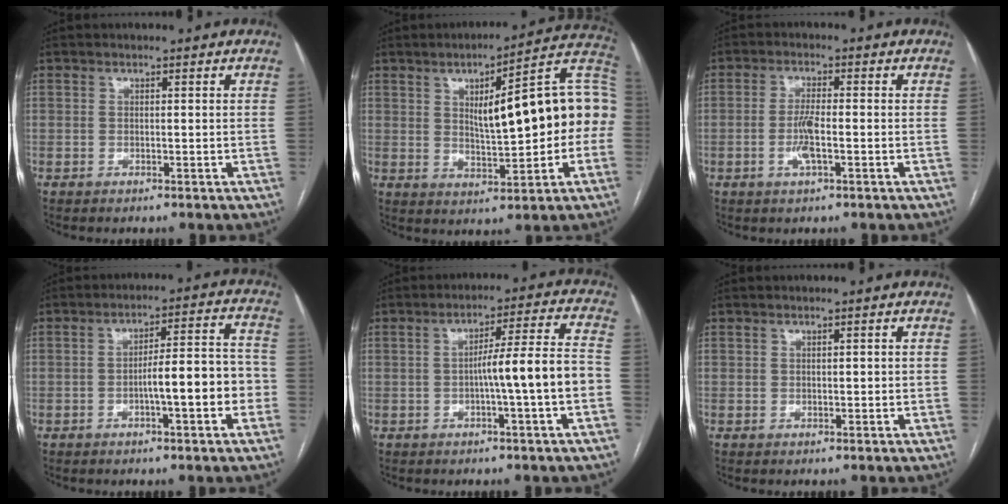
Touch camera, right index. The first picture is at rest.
{"total": 17.5, "force": [1.3, 3.9, 17.0], "torque": [-0.237, 0.037, 0.022]}
{"total": 4.1, "force": [-1.1, 0.6, 3.9], "torque": [-0.081, -0.004, -0.022]}
{"total": 9.4, "force": [-2.5, 1.5, 8.9], "torque": [-0.128, 0.029, -0.037]}
{"total": 10.6, "force": [-2.3, -1.2, 10.3], "torque": [-0.155, 0.016, -0.036]}
{"total": 0.9, "force": [0.2, 0.4, 0.7], "torque": [-0.012, 0.003, 0.005]}